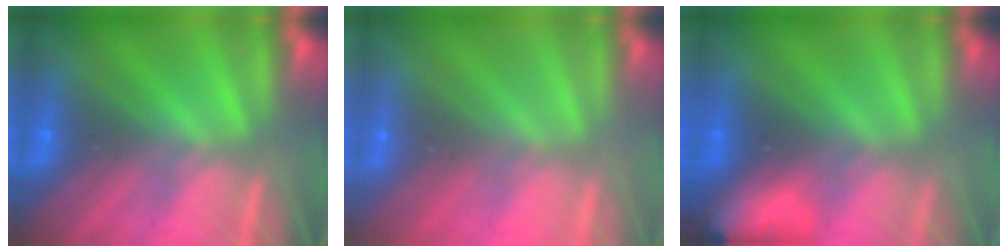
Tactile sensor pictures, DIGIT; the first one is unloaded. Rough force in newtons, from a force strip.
{"total": 2.8}
{"total": 6.0}